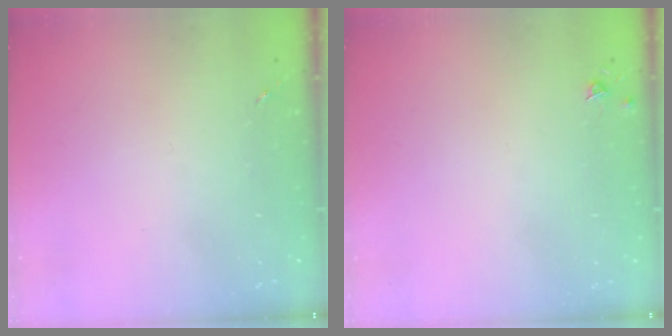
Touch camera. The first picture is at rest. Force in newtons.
{"total": 3.3, "press": 3.3, "slide": 0.5}